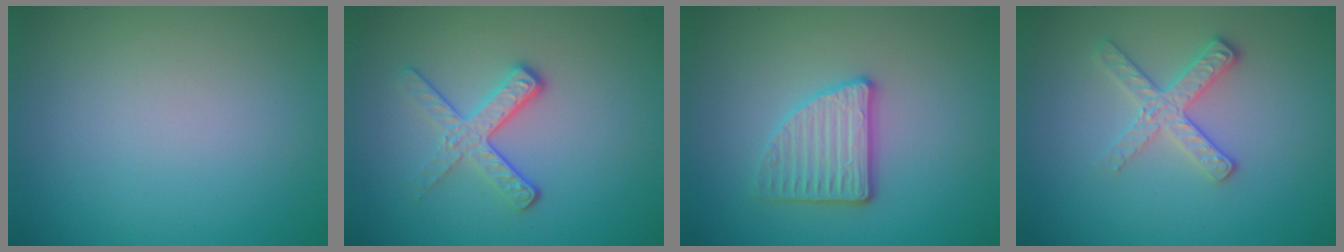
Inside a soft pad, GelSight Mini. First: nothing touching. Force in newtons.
{"total": 3.2, "press": 2.4, "slide": 2.1}
{"total": 3.3, "press": 3.0, "slide": 1.4}
{"total": 2.7, "press": 2.5, "slide": 1.1}